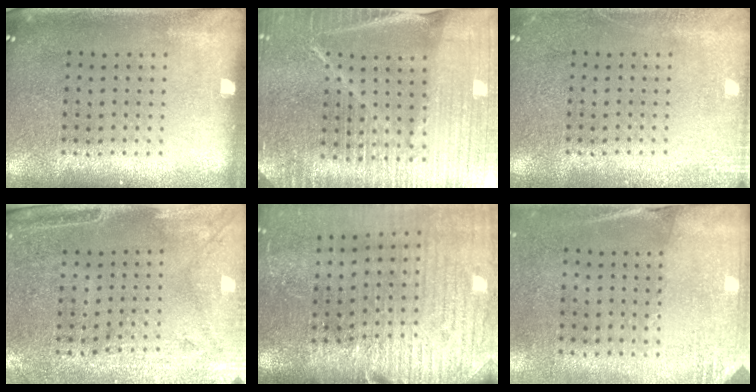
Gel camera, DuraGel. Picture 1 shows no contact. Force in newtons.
{"total": 5.4, "press": 4.8, "slide": 2.5}
{"total": 1.9, "press": 1.9, "slide": 0.3}
{"total": 2.9, "press": 2.4, "slide": 1.5}
{"total": 3.9, "press": 3.5, "slide": 1.8}
{"total": 2.6, "press": 2.3, "slide": 1.2}